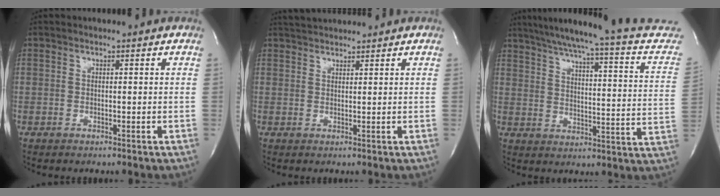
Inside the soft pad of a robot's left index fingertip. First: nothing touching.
{"total": 3.4, "force": [3.3, 0.4, 0.8], "torque": [-0.017, 0.026, 0.060]}
{"total": 24.3, "force": [22.2, 0.3, 9.8], "torque": [-0.145, -0.078, 0.267]}